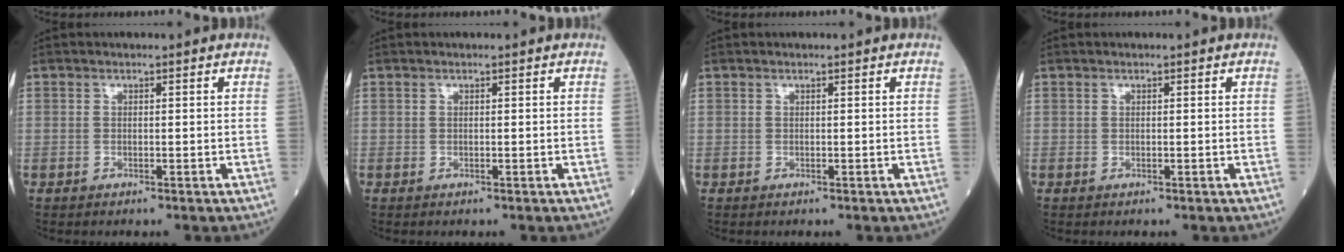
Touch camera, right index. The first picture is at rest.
{"total": 0.0}
{"total": 0.0}
{"total": 0.0}